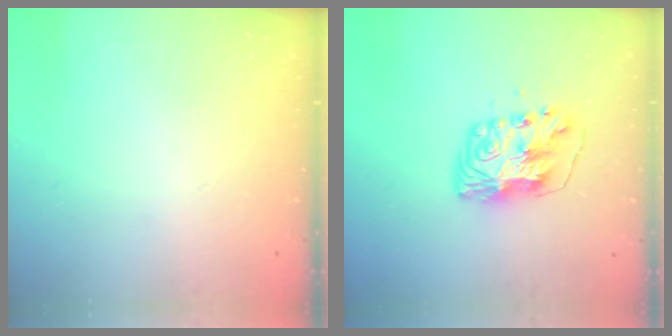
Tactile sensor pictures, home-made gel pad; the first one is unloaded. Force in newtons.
{"total": 9.2, "press": 9.1, "slide": 1.1}